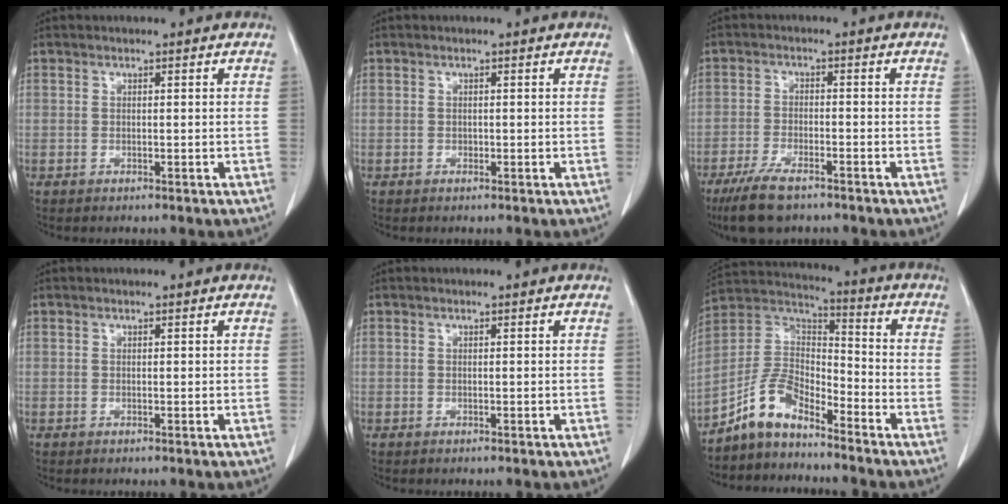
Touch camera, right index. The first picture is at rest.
{"total": 0.0}
{"total": 7.3, "force": [-5.5, 1.9, 4.5], "torque": [-0.090, -0.016, -0.098]}
{"total": 0.0}
{"total": 0.0}
{"total": 9.1, "force": [-7.1, 3.5, 4.4], "torque": [-0.098, 0.026, -0.144]}